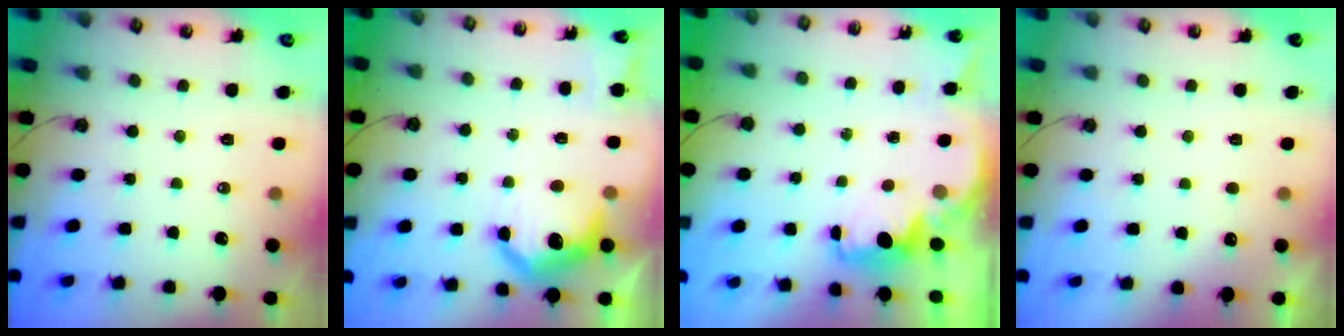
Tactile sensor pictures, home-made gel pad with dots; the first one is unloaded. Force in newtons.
{"total": 12.4, "press": 12.4, "slide": 0.7}
{"total": 2.5, "press": 2.4, "slide": 0.8}
{"total": 3.0, "press": 2.9, "slide": 1.0}